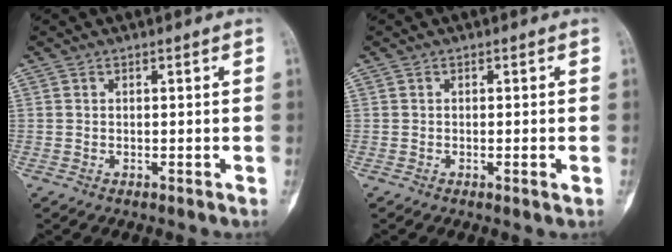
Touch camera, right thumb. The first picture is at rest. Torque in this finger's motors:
{"motor_torque": [-0.34, -0.02, 0.00, 0.18, 0.02]}